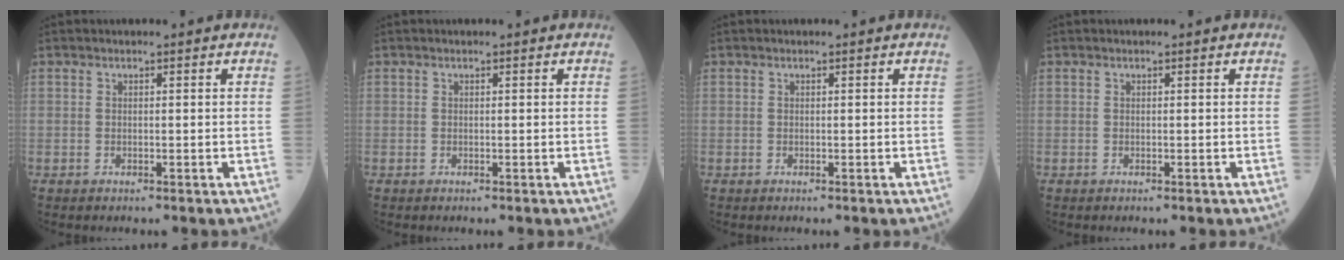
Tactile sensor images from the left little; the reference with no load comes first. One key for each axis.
{"total": 0.0}
{"total": 0.0}
{"total": 0.0}